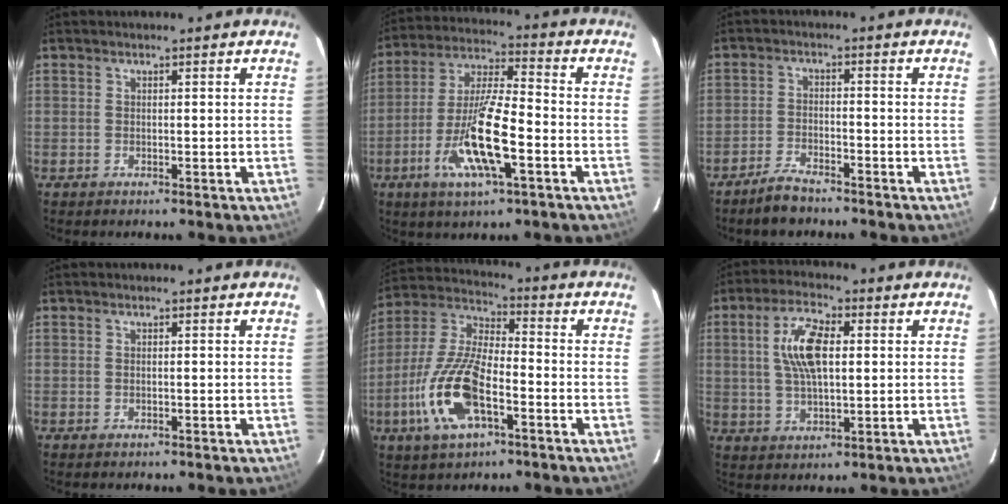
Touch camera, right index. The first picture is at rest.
{"total": 14.9, "force": [-5.6, 3.1, 13.4], "torque": [-0.277, -0.010, -0.109]}
{"total": 4.8, "force": [-4.2, 1.3, 2.0], "torque": [-0.059, 0.001, -0.078]}
{"total": 0.0}
{"total": 16.2, "force": [-6.3, 6.5, 13.4], "torque": [-0.293, -0.008, -0.125]}
{"total": 9.6, "force": [1.8, 4.1, 8.5], "torque": [-0.164, 0.012, 0.036]}